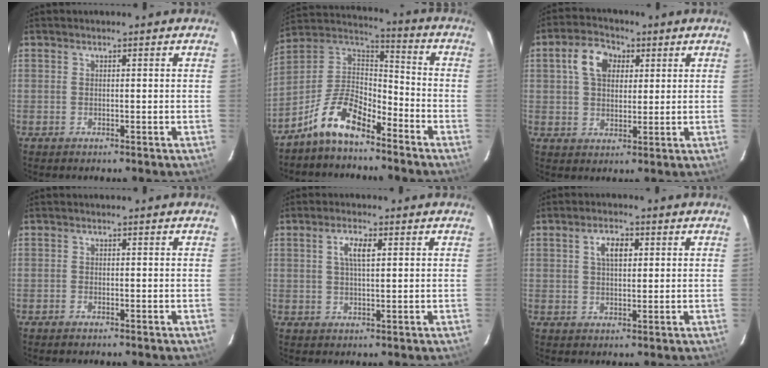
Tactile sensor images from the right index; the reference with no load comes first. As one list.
[{"total": 12.3, "force": [-8.5, 4.8, 7.4], "torque": [-0.171, 0.024, -0.167]}, {"total": 7.6, "force": [2.6, 5.2, 4.9], "torque": [-0.091, 0.029, 0.044]}, {"total": 0.8, "force": [-0.7, 0.3, 0.1], "torque": [-0.002, -0.001, -0.015]}, {"total": 3.8, "force": [1.2, 1.2, 3.4], "torque": [-0.064, 0.006, 0.022]}, {"total": 4.3, "force": [1.4, 2.2, 3.4], "torque": [-0.059, 0.011, 0.026]}]